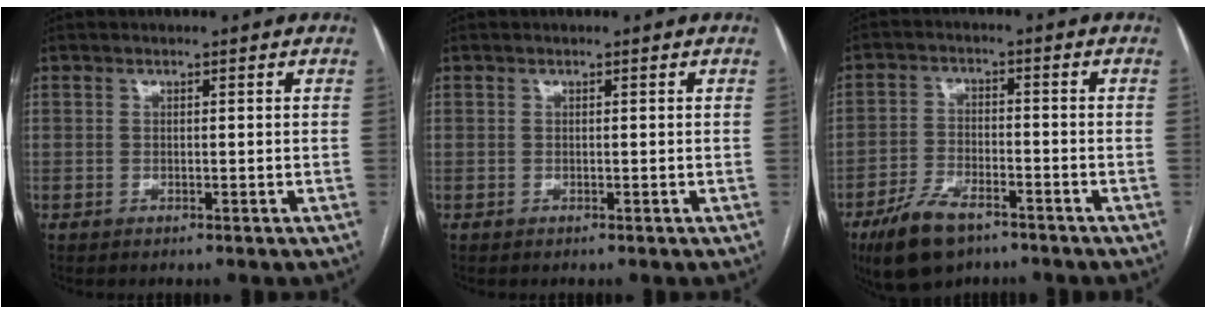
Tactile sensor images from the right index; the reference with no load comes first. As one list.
[{"total": 0.0}, {"total": 8.7, "force": [-6.0, 3.5, 5.3], "torque": [-0.109, -0.011, -0.105]}]